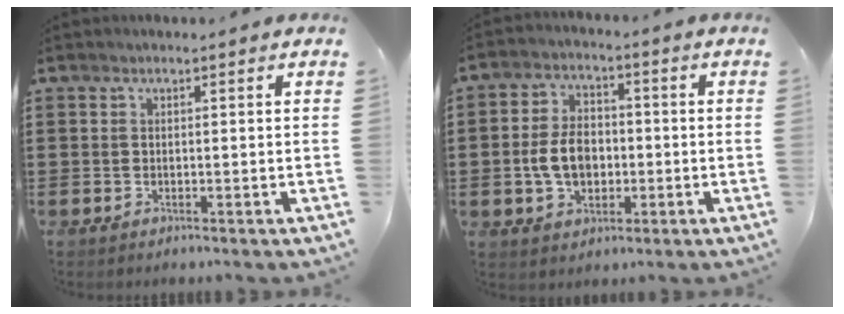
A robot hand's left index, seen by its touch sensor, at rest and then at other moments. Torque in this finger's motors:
{"motor_torque": [1.08, 0.21, 0.41, 0.14]}